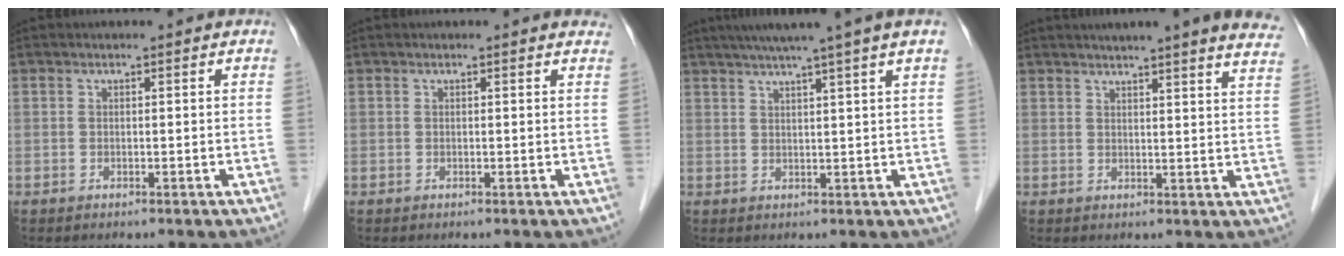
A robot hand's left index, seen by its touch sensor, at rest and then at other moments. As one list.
[{"total": 1.4, "force": [1.4, 0.3, 0.1], "torque": [-0.009, -0.005, -0.001]}, {"total": 9.0, "force": [6.8, -1.7, 5.8], "torque": [-0.083, 0.022, 0.084]}, {"total": 16.5, "force": [14.6, 0.7, 7.7], "torque": [-0.100, -0.014, 0.161]}]